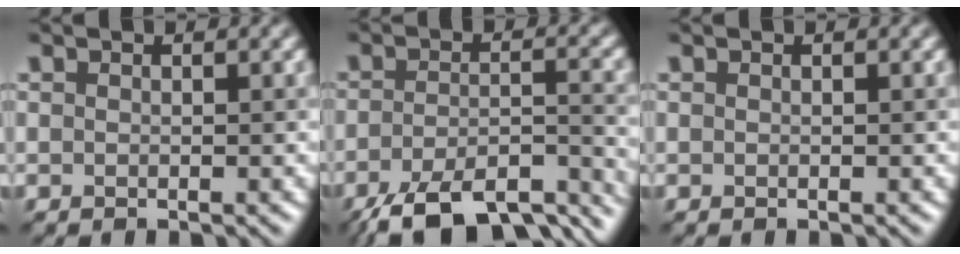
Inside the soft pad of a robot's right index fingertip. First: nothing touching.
{"total": 11.8, "force": [-9.4, 3.5, 6.2], "torque": [-0.110, -0.009, -0.140]}
{"total": 0.0}